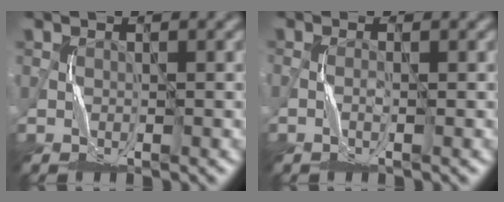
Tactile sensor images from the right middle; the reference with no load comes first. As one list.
[{"total": 1.0, "force": [-0.4, 0.0, 0.9], "torque": [-0.020, 0.004, -0.010]}]